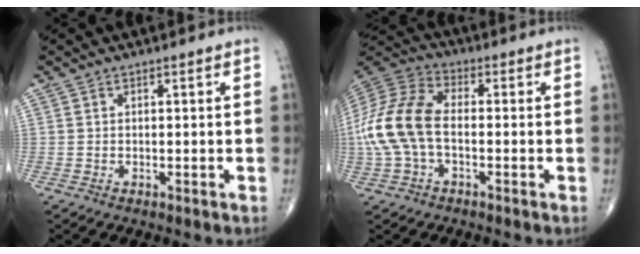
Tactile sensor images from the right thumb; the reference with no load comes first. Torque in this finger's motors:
{"motor_torque": [-0.15, 0.97, 1.11, -0.51, 0.59]}